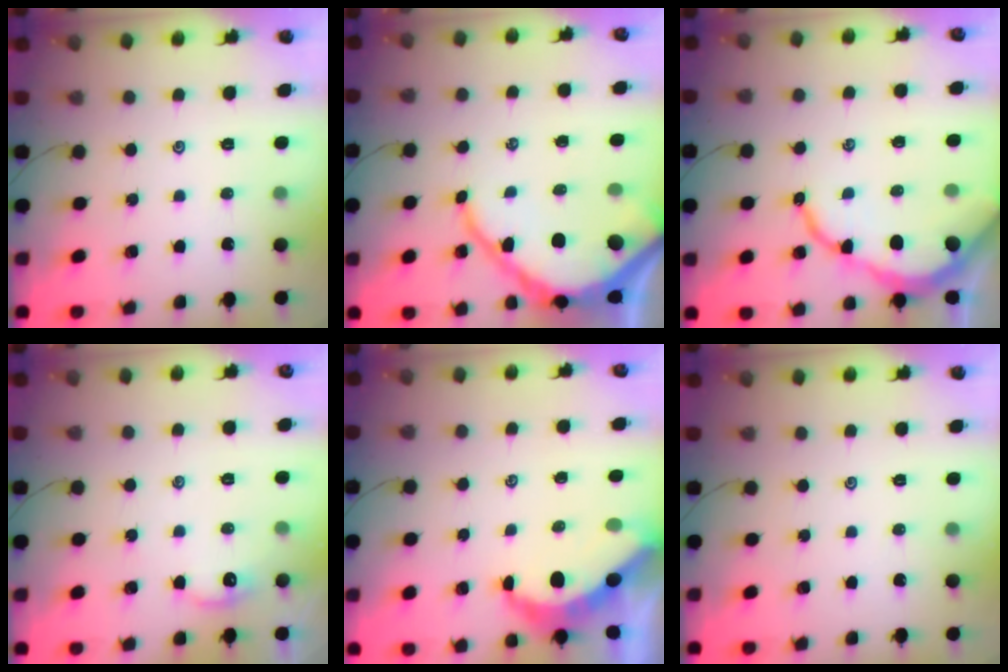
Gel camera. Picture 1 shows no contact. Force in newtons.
{"total": 14.1, "press": 14.1, "slide": 1.5}
{"total": 9.6, "press": 9.6, "slide": 1.1}
{"total": 3.3, "press": 3.3, "slide": 0.7}
{"total": 6.9, "press": 6.9, "slide": 0.2}
{"total": 0.0}